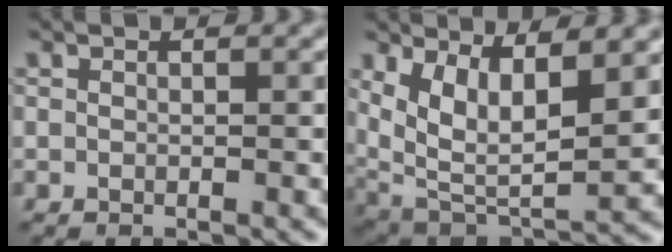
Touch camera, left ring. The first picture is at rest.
{"total": 8.2, "force": [3.2, 3.6, 6.7], "torque": [-0.138, -0.019, 0.066]}